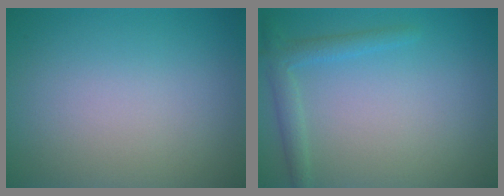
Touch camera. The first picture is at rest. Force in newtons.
{"total": 2.0, "press": 2.0, "slide": 0.1}